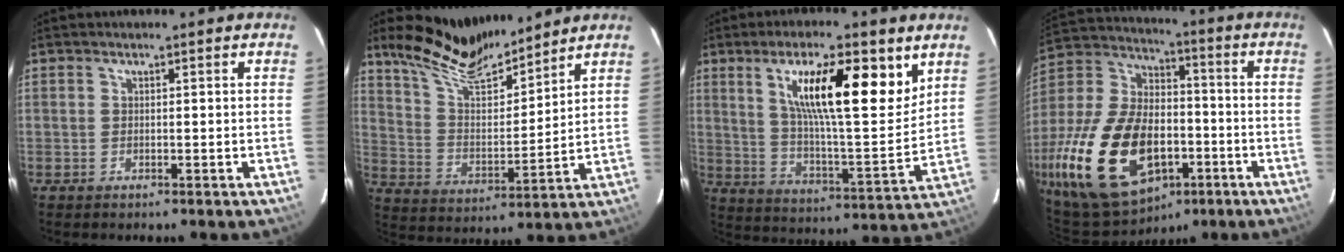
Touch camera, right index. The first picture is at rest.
{"total": 14.4, "force": [12.5, 3.2, 6.4], "torque": [-0.125, 0.003, 0.234]}
{"total": 18.7, "force": [9.2, 4.2, 15.8], "torque": [-0.251, 0.005, 0.153]}
{"total": 27.9, "force": [-9.5, 16.9, 20.0], "torque": [-0.447, -0.007, -0.141]}